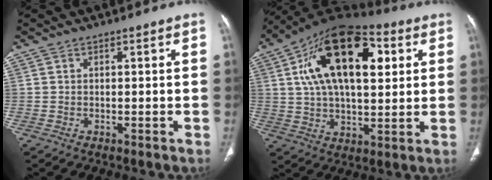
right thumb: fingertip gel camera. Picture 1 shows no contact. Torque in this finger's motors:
{"motor_torque": [0.00, 5.01, 2.27, 0.50, 0.47]}